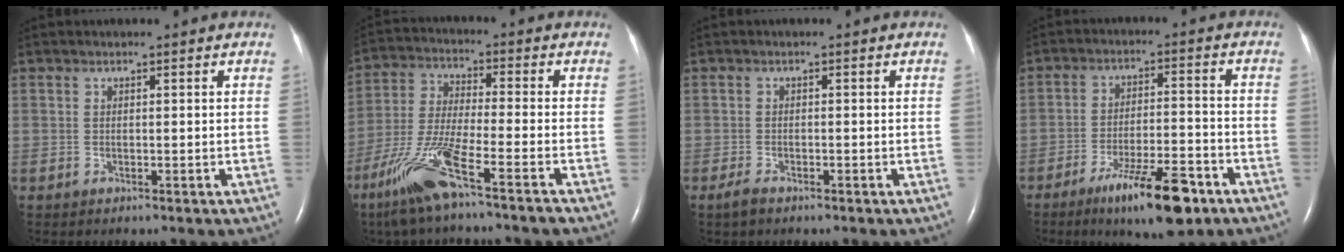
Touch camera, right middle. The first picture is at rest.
{"total": 11.3, "force": [-7.0, -0.1, 8.8], "torque": [-0.195, -0.025, -0.142]}
{"total": 1.7, "force": [-1.2, 0.6, 1.0], "torque": [-0.027, -0.003, -0.023]}
{"total": 11.4, "force": [-7.2, 2.0, 8.6], "torque": [-0.147, -0.015, -0.112]}